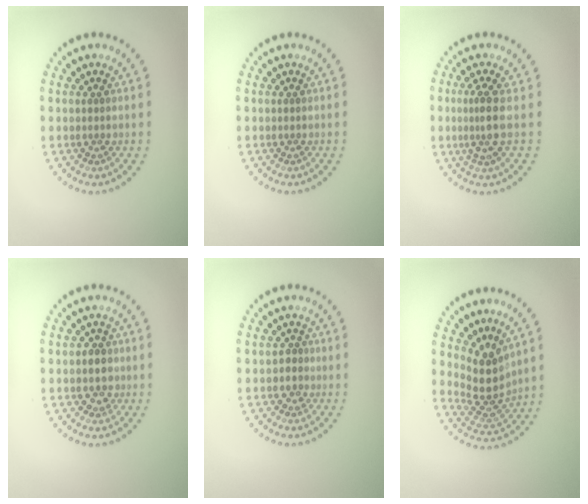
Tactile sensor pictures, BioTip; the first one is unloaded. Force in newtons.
{"total": 0.0}
{"total": 2.6, "press": 1.9, "slide": 1.7}
{"total": 2.1, "press": 1.9, "slide": 0.9}
{"total": 0.9, "press": 0.7, "slide": 0.7}
{"total": 3.7, "press": 2.6, "slide": 2.6}